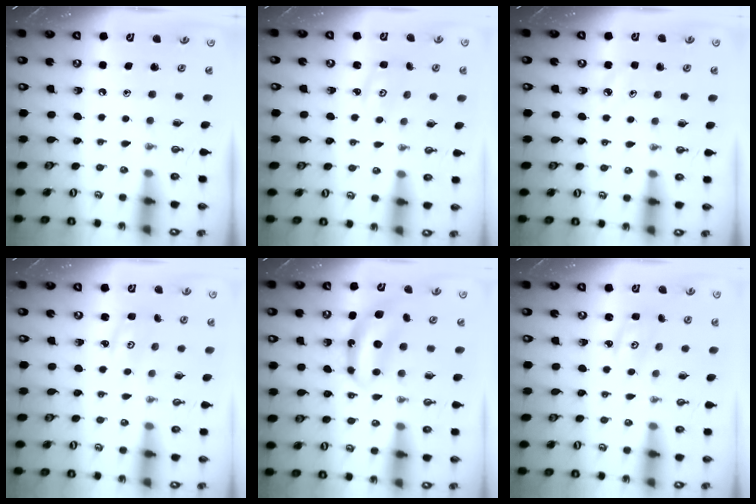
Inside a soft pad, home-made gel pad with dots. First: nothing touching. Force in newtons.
{"total": 1.8, "press": 1.8, "slide": 0.0}
{"total": 4.8, "press": 4.8, "slide": 0.8}
{"total": 2.3, "press": 2.3, "slide": 0.3}
{"total": 7.8, "press": 7.8, "slide": 0.4}
{"total": 1.8, "press": 1.8, "slide": 0.1}